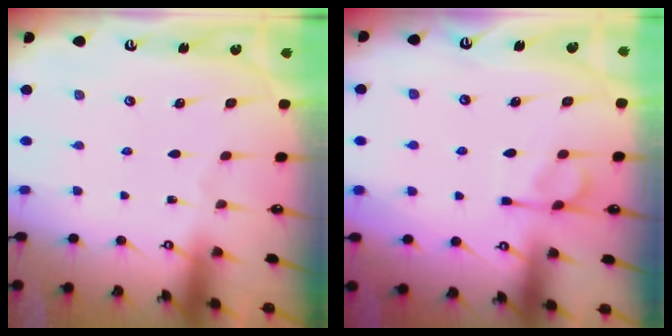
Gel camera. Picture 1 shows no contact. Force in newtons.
{"total": 7.2, "press": 7.1, "slide": 0.9}